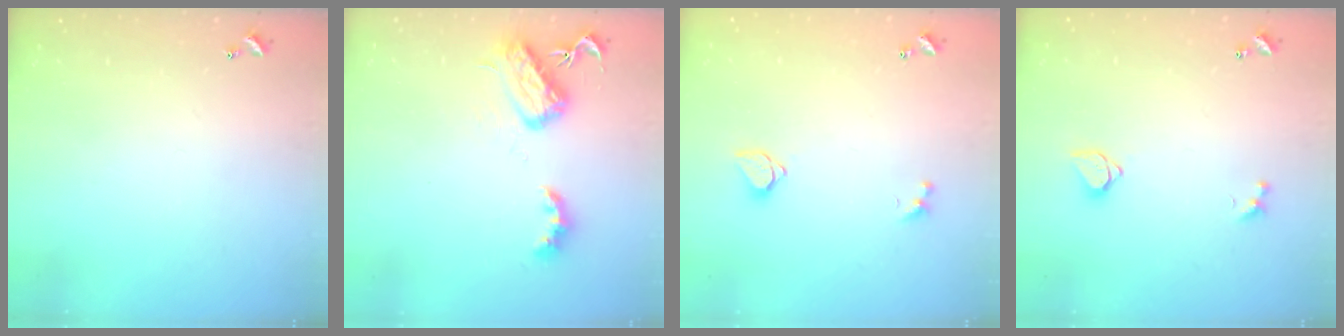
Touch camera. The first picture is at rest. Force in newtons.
{"total": 5.9, "press": 5.9, "slide": 0.7}
{"total": 1.5, "press": 1.5, "slide": 0.3}
{"total": 1.6, "press": 1.5, "slide": 0.3}